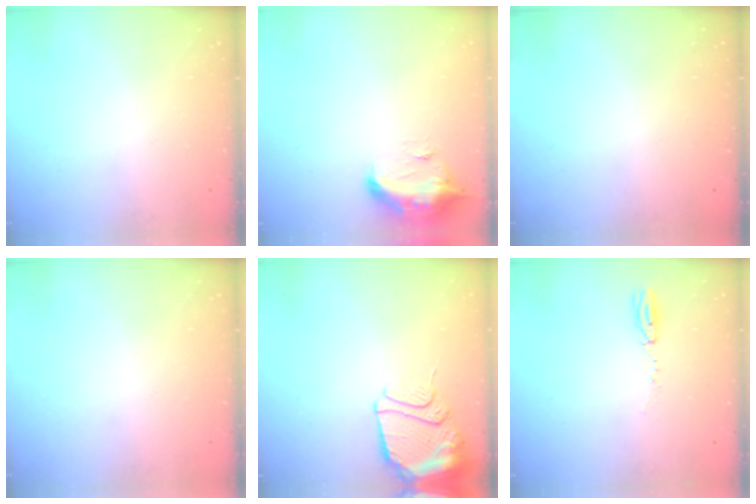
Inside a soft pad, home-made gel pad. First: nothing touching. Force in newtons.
{"total": 9.6, "press": 9.6, "slide": 0.6}
{"total": 0.0}
{"total": 9.9, "press": 2.5, "slide": 9.6}
{"total": 13.3, "press": 13.2, "slide": 1.4}
{"total": 3.1, "press": 2.5, "slide": 1.9}